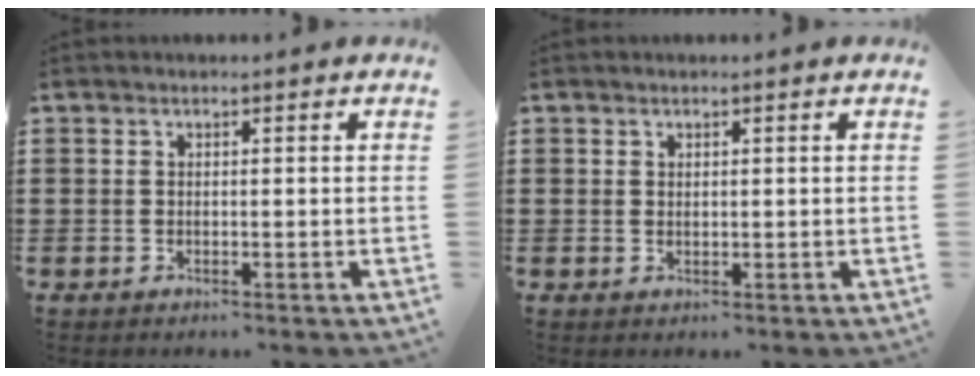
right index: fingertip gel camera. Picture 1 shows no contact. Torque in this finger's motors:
{"motor_torque": [0.32, 0.65, -0.02, -0.01]}